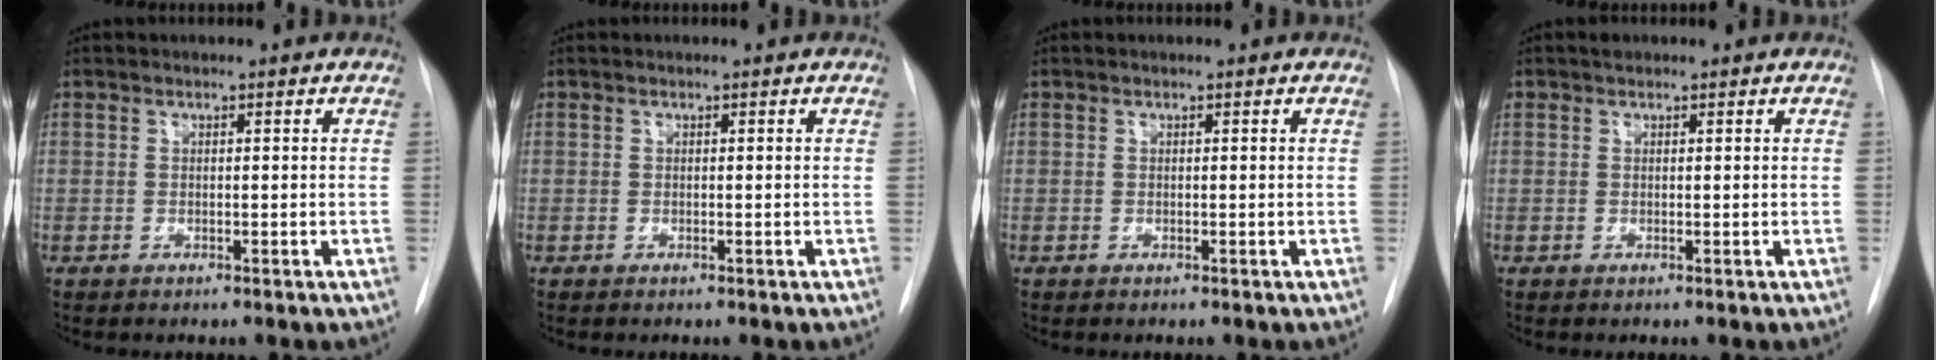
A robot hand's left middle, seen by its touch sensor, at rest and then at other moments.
{"total": 0.0}
{"total": 0.0}
{"total": 0.7, "force": [0.6, 0.4, 0.2], "torque": [-0.009, 0.010, 0.011]}